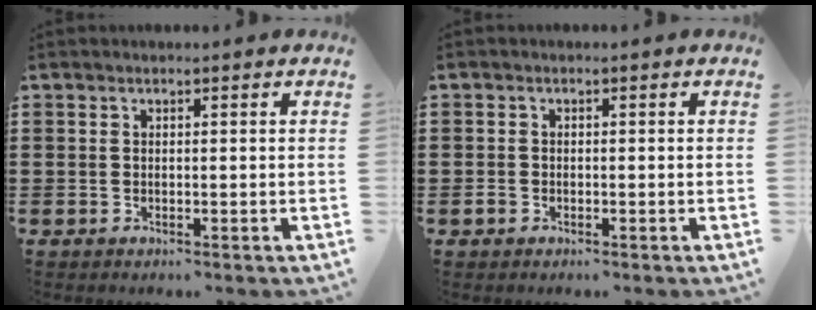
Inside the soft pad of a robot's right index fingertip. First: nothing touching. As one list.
[{"total": 1.3, "force": [-0.8, 0.9, 0.4], "torque": [-0.009, 0.000, -0.016]}]